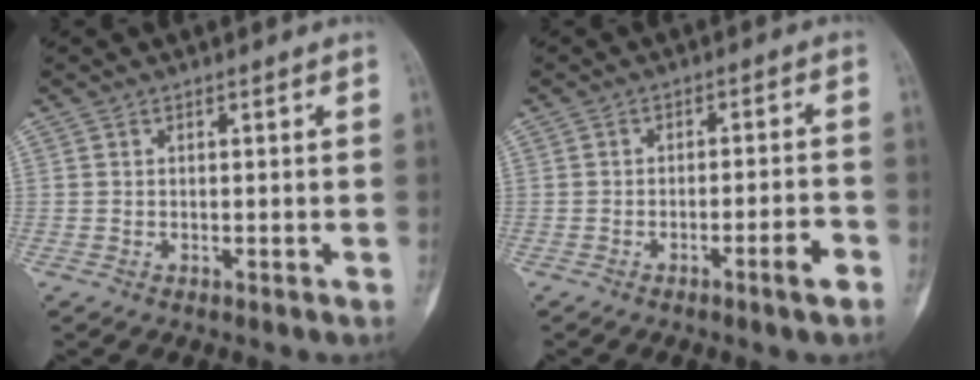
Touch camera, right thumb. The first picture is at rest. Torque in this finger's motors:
{"motor_torque": [-0.38, -0.02, -0.19, 0.13, -0.03]}